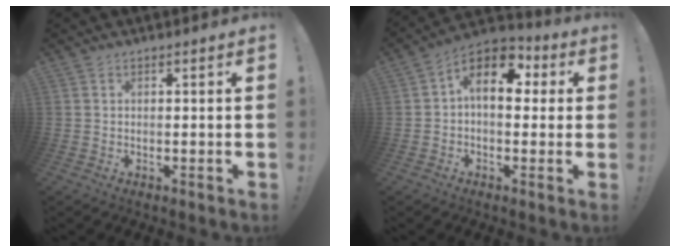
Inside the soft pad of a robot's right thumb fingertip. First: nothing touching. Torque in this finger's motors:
{"motor_torque": [1.40, 1.43, 0.02, 0.11, 0.02]}